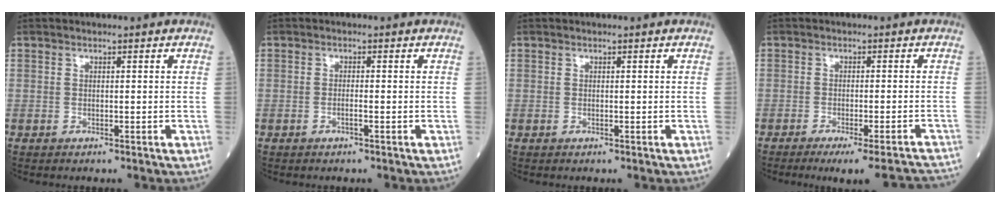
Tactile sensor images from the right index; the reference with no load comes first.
{"total": 0.8, "force": [-0.5, -0.1, 0.7], "torque": [-0.011, 0.002, -0.010]}
{"total": 0.0}
{"total": 13.8, "force": [-12.9, 0.5, 5.1], "torque": [-0.034, -0.004, -0.155]}